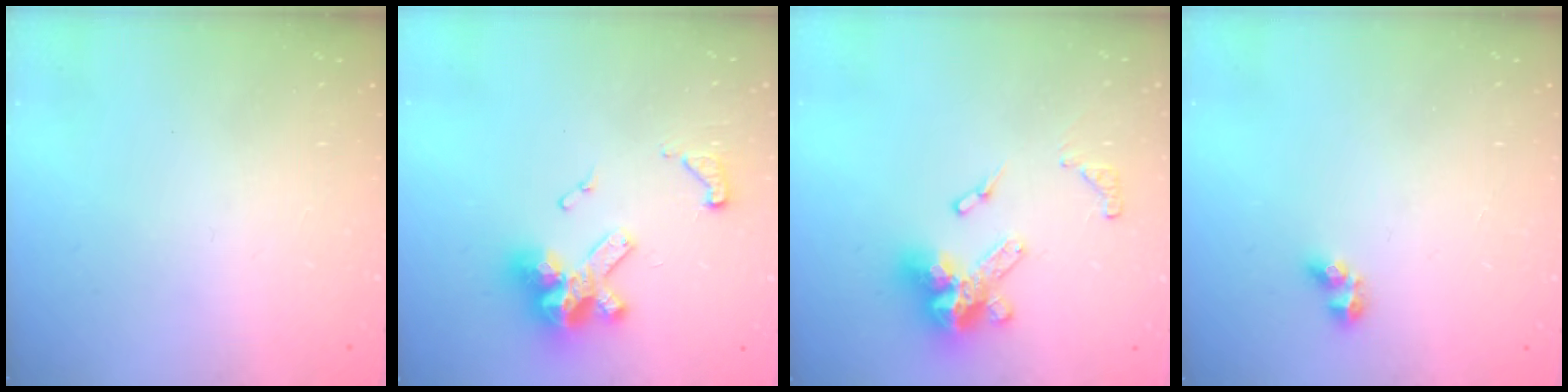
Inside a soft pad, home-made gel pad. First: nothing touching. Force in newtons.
{"total": 13.5, "press": 13.4, "slide": 1.8}
{"total": 13.7, "press": 13.6, "slide": 1.5}
{"total": 3.3, "press": 3.3, "slide": 0.2}